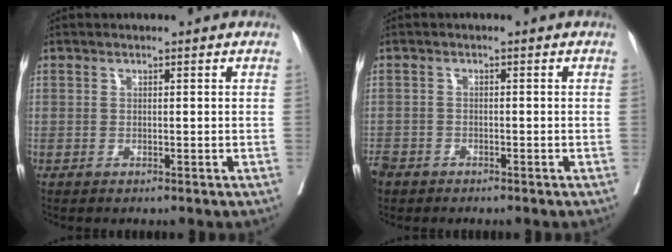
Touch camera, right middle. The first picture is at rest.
{"total": 3.8, "force": [-3.0, 2.3, 0.7], "torque": [-0.017, 0.000, -0.057]}